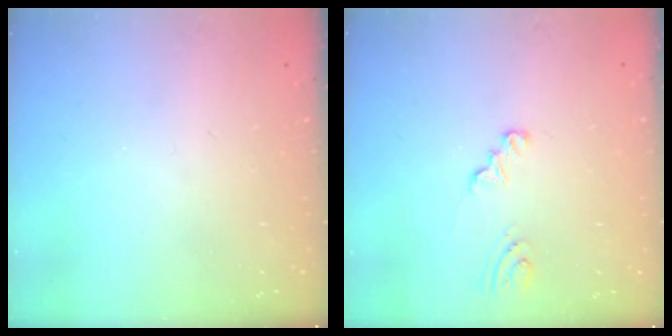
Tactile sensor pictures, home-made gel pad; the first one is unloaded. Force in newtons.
{"total": 2.5, "press": 2.5, "slide": 0.3}